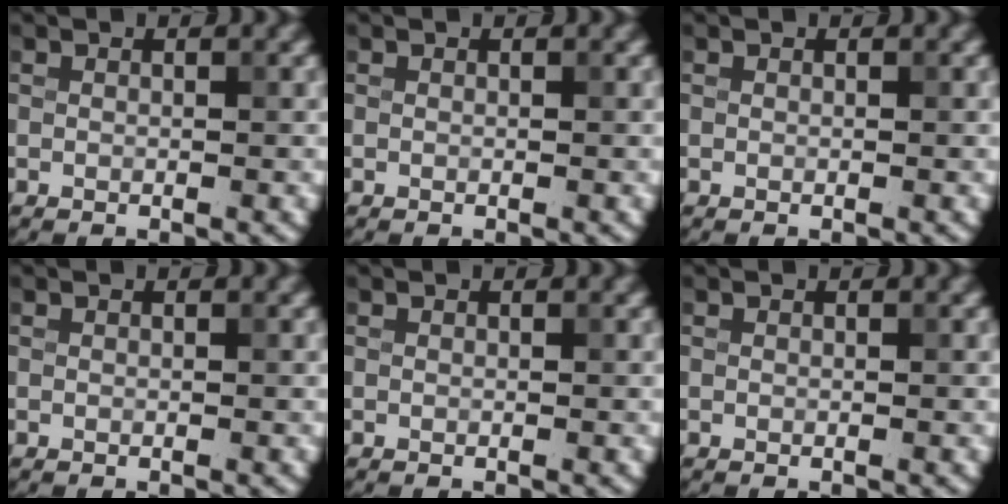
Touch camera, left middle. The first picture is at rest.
{"total": 0.0}
{"total": 0.0}
{"total": 0.0}
{"total": 0.0}
{"total": 0.0}